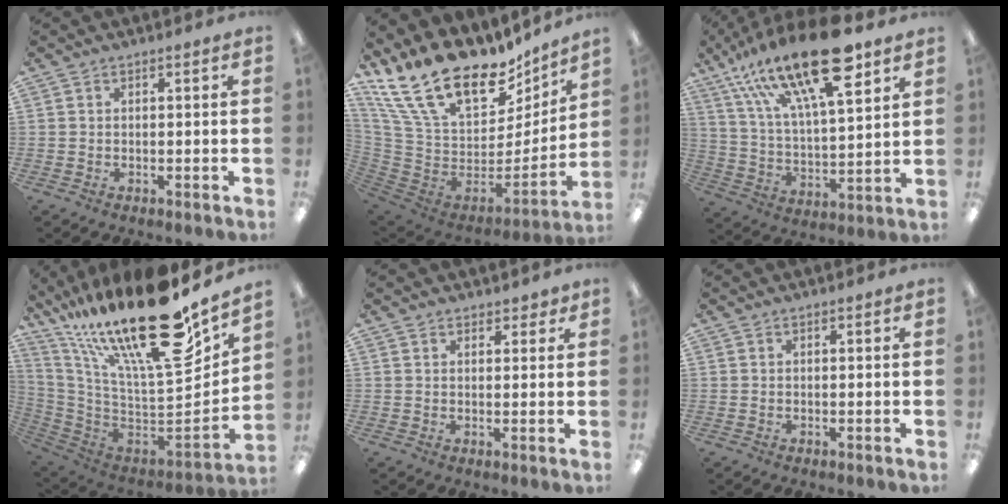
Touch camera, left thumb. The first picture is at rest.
{"total": 25.2, "force": [17.7, 12.0, 13.4], "torque": [-0.247, -0.132, 0.333]}
{"total": 24.4, "force": [16.0, 7.8, 16.6], "torque": [-0.292, -0.083, 0.266]}
{"total": 29.7, "force": [18.1, 8.9, 21.7], "torque": [-0.341, -0.142, 0.305]}
{"total": 2.3, "force": [2.0, 1.2, 0.3], "torque": [0.001, -0.004, 0.036]}
{"total": 0.0}